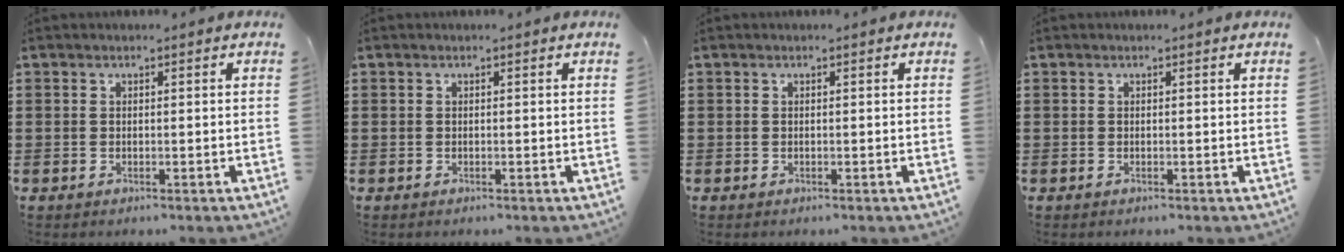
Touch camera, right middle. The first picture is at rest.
{"total": 0.0}
{"total": 0.0}
{"total": 0.0}